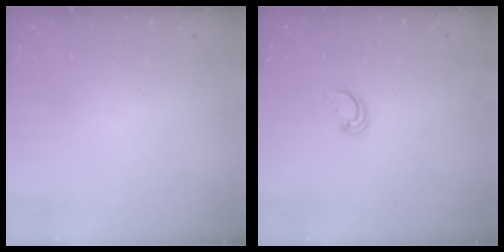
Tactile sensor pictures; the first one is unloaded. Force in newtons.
{"total": 3.2, "press": 3.1, "slide": 0.3}